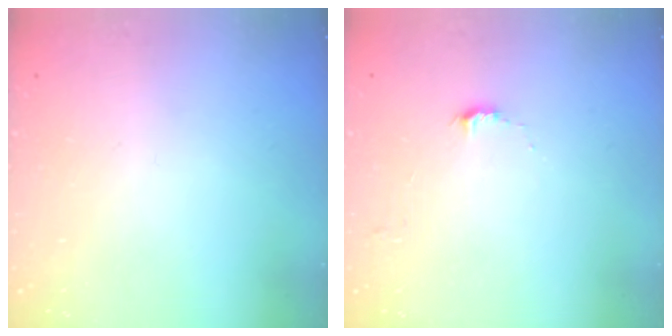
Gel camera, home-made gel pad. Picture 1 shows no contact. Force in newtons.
{"total": 5.7, "press": 5.6, "slide": 0.5}